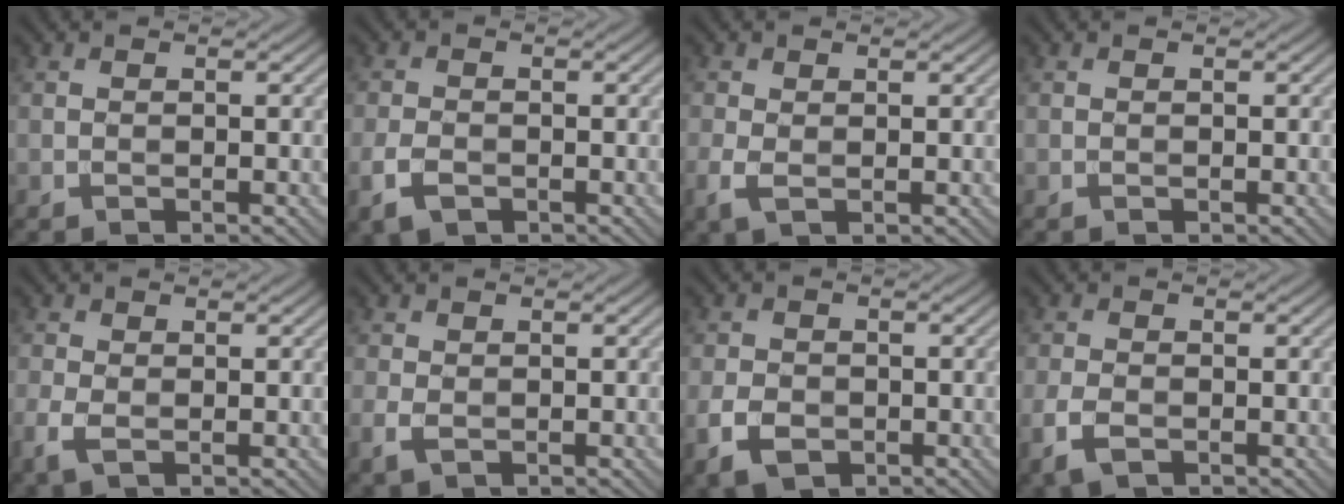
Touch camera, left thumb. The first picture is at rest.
{"total": 3.2, "force": [-1.6, 1.8, 2.1], "torque": [-0.054, -0.007, -0.035]}
{"total": 2.1, "force": [-0.2, 1.2, 1.8], "torque": [-0.055, -0.003, -0.007]}
{"total": 0.0}
{"total": 2.4, "force": [-0.5, 1.3, 1.9], "torque": [-0.061, -0.005, -0.013]}
{"total": 2.0, "force": [-0.3, 1.3, 1.5], "torque": [-0.044, -0.004, -0.006]}
{"total": 4.0, "force": [-1.5, 2.8, 2.4], "torque": [-0.058, -0.011, -0.034]}
{"total": 3.3, "force": [-1.3, 1.8, 2.4], "torque": [-0.064, -0.006, -0.030]}